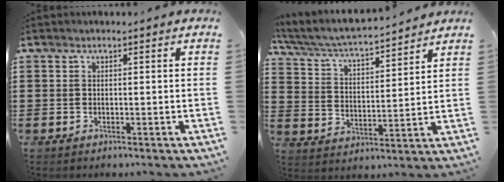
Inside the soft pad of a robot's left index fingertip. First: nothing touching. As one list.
[{"total": 5.1, "force": [4.6, 0.3, 2.0], "torque": [-0.060, -0.035, 0.073]}]